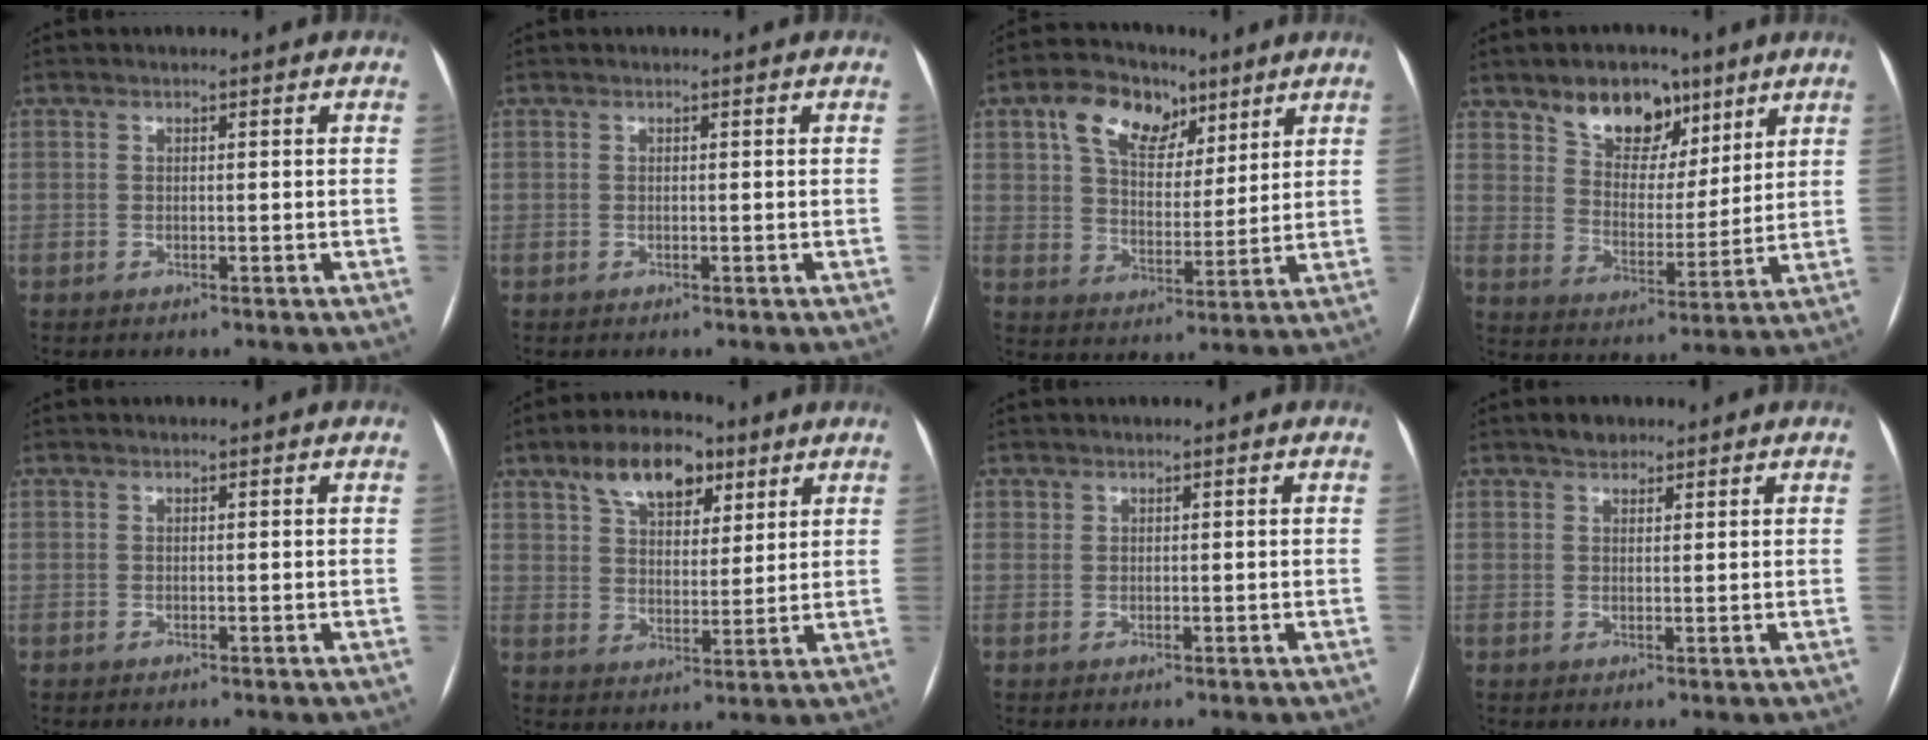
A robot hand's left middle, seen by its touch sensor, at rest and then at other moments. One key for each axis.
{"total": 0.0}
{"total": 11.1, "fx": 6.0, "fy": 6.8, "fz": 6.4, "tx": -0.116, "ty": 0.030, "tz": 0.108}
{"total": 10.1, "fx": 6.7, "fy": 6.0, "fz": 4.5, "tx": -0.072, "ty": 0.011, "tz": 0.117}
{"total": 0.0}
{"total": 10.3, "fx": 6.1, "fy": 5.3, "fz": 6.5, "tx": -0.112, "ty": 0.022, "tz": 0.106}
{"total": 0.6, "fx": 0.4, "fy": 0.4, "fz": 0.0, "tx": 0.005, "ty": 0.000, "tz": 0.005}
{"total": 2.4, "fx": 1.8, "fy": 1.4, "fz": 0.7, "tx": -0.012, "ty": 0.005, "tz": 0.027}